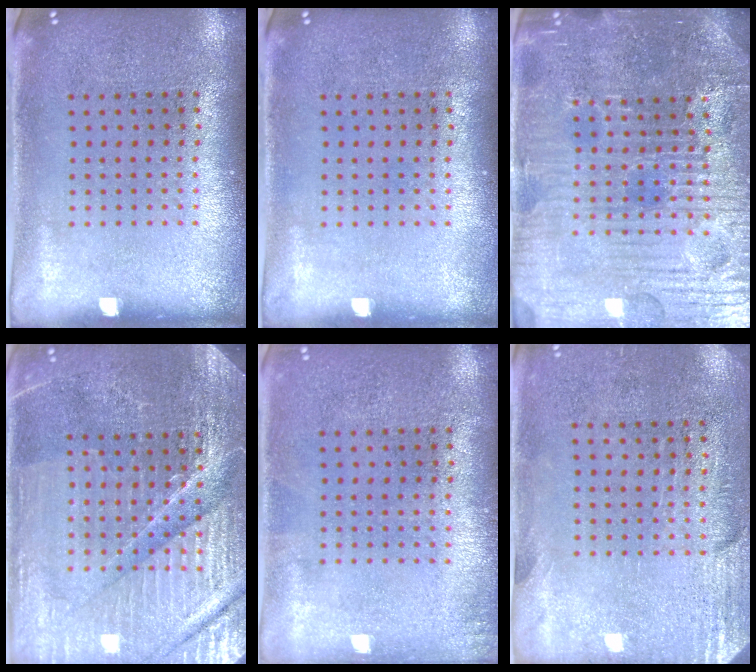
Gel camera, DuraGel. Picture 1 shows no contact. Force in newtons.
{"total": 0.0}
{"total": 5.4, "press": 5.2, "slide": 1.8}
{"total": 4.8, "press": 4.6, "slide": 1.5}
{"total": 0.7, "press": 0.7, "slide": 0.1}
{"total": 2.8, "press": 2.4, "slide": 1.5}